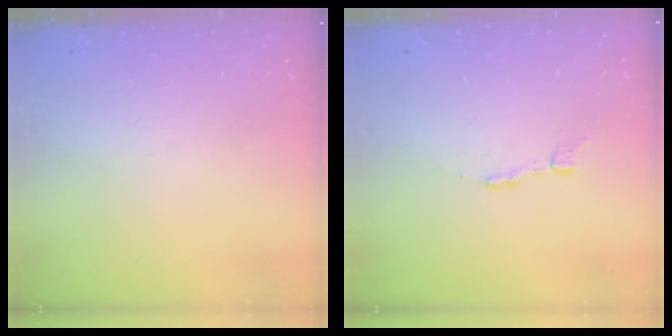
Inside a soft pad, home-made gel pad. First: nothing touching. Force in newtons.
{"total": 3.2, "press": 3.2, "slide": 0.2}